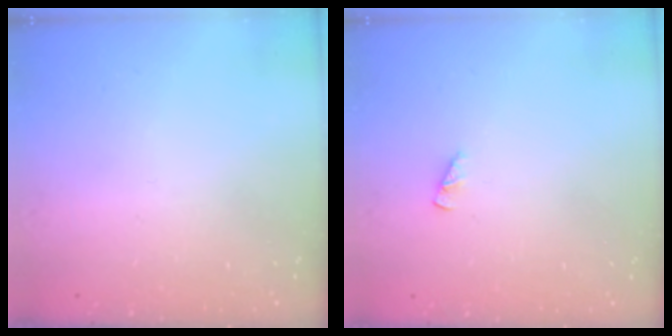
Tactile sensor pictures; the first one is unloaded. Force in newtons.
{"total": 1.3, "press": 1.3, "slide": 0.2}